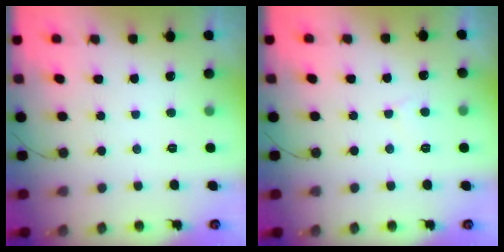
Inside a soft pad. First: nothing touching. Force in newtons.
{"total": 2.8, "press": 2.8, "slide": 0.3}